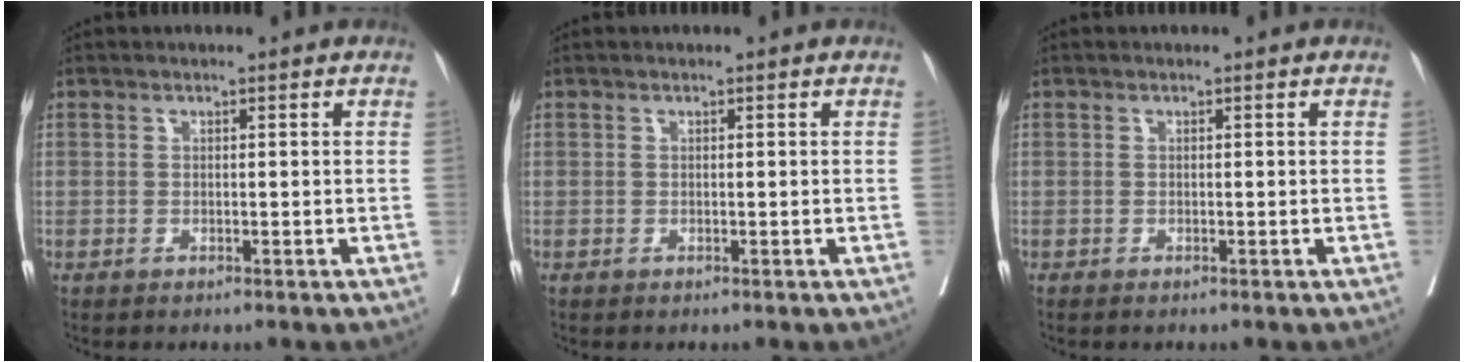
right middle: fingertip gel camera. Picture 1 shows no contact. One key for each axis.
{"total": 0.0}
{"total": 0.0}